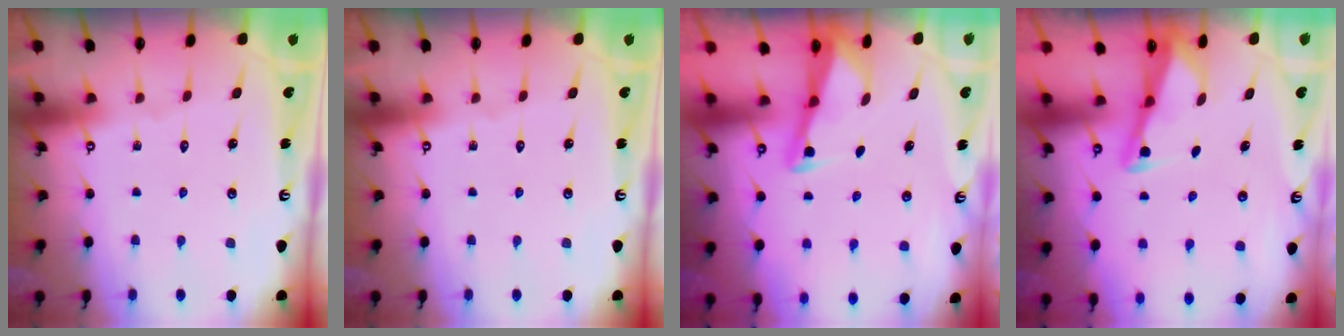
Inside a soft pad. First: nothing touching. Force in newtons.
{"total": 0.0}
{"total": 2.9, "press": 2.9, "slide": 0.2}
{"total": 2.5, "press": 2.5, "slide": 0.1}